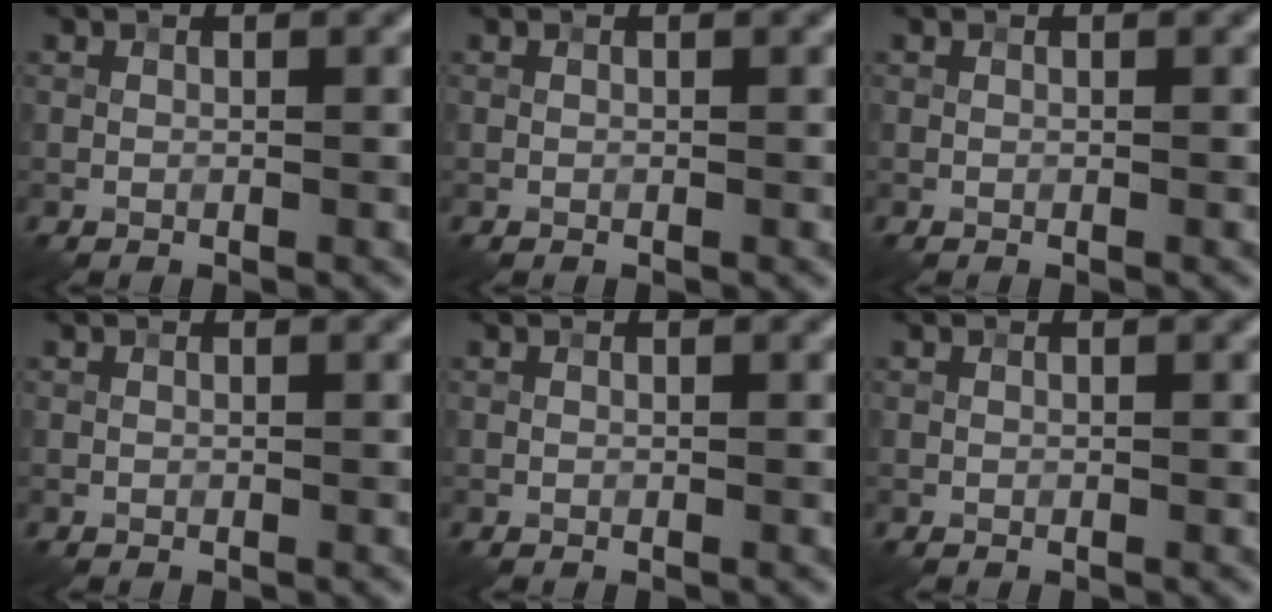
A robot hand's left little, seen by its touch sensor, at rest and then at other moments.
{"total": 0.0}
{"total": 0.0}
{"total": 0.0}
{"total": 0.0}
{"total": 0.0}